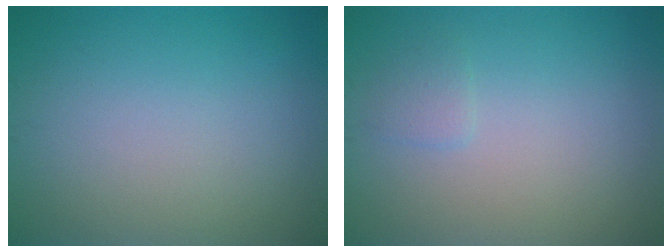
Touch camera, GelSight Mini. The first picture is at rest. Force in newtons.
{"total": 0.9, "press": 0.9, "slide": 0.1}